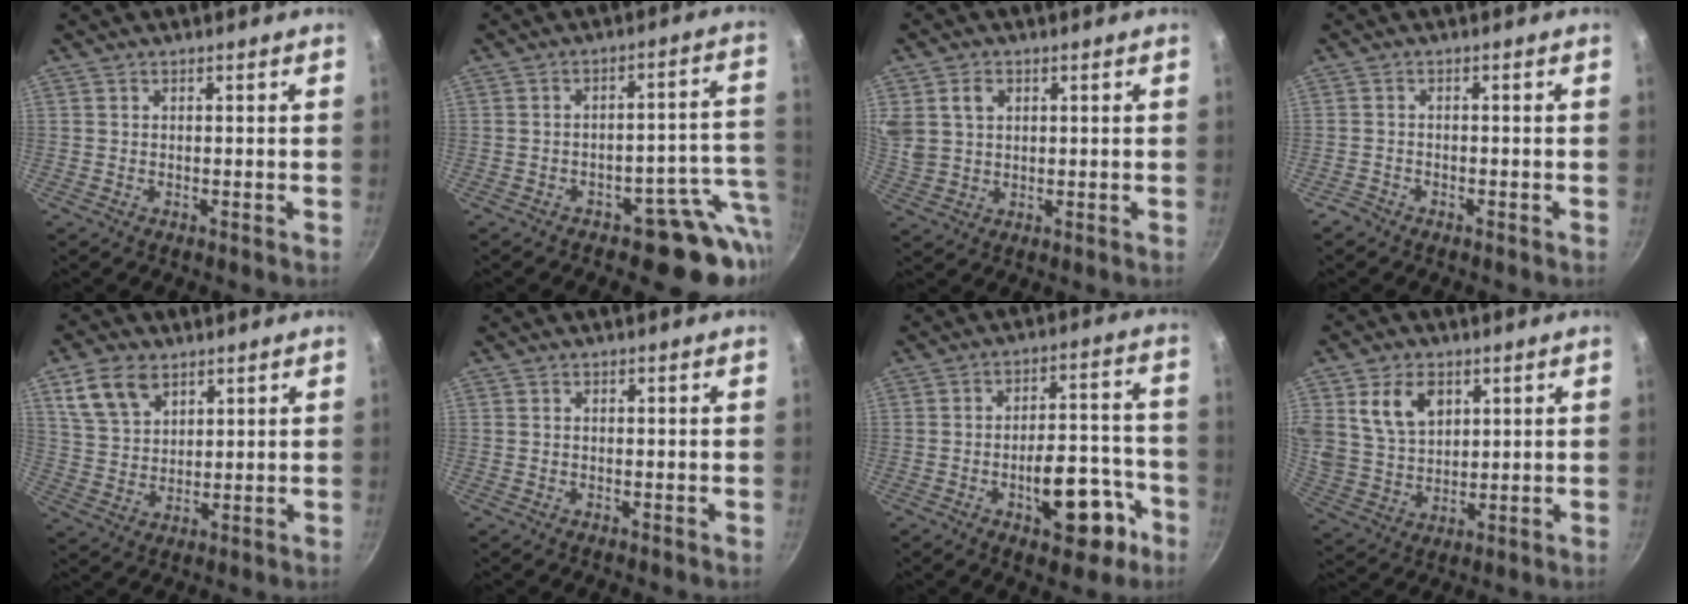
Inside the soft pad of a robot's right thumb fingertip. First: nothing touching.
{"total": 11.3, "force": [-4.5, 6.7, 7.8], "torque": [-0.021, 0.039, -0.055]}
{"total": 8.2, "force": [2.9, 6.4, 4.3], "torque": [-0.077, -0.003, 0.062]}
{"total": 1.6, "force": [-1.4, 0.7, 0.2], "torque": [-0.012, 0.017, -0.026]}
{"total": 9.0, "force": [5.0, 5.6, 5.0], "torque": [-0.081, -0.011, 0.102]}
{"total": 0.0}
{"total": 13.8, "force": [-6.1, 6.7, 10.4], "torque": [-0.104, 0.058, -0.075]}
{"total": 10.8, "force": [4.2, 7.7, 6.4], "torque": [-0.101, -0.019, 0.087]}